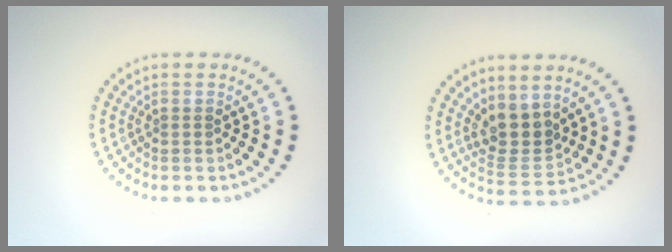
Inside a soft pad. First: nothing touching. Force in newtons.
{"total": 3.4, "press": 2.8, "slide": 1.9}